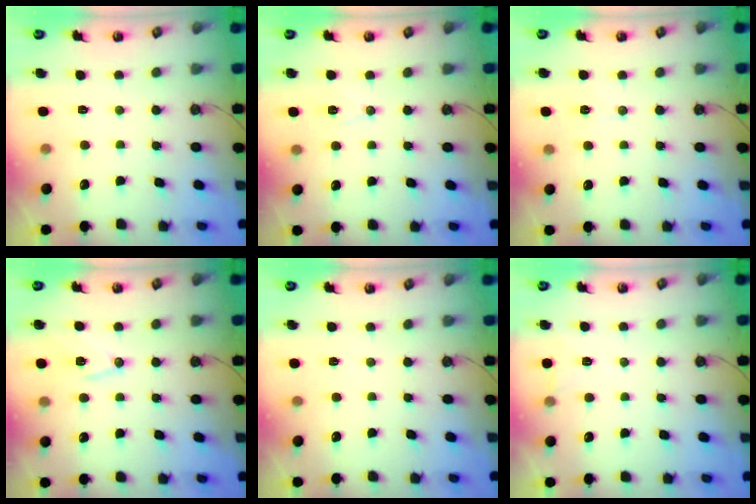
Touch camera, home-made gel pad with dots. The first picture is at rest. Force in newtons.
{"total": 6.0, "press": 5.8, "slide": 1.7}
{"total": 6.3, "press": 6.2, "slide": 1.1}
{"total": 10.8, "press": 10.8, "slide": 0.7}
{"total": 2.2, "press": 1.9, "slide": 1.1}
{"total": 5.6, "press": 3.6, "slide": 4.4}